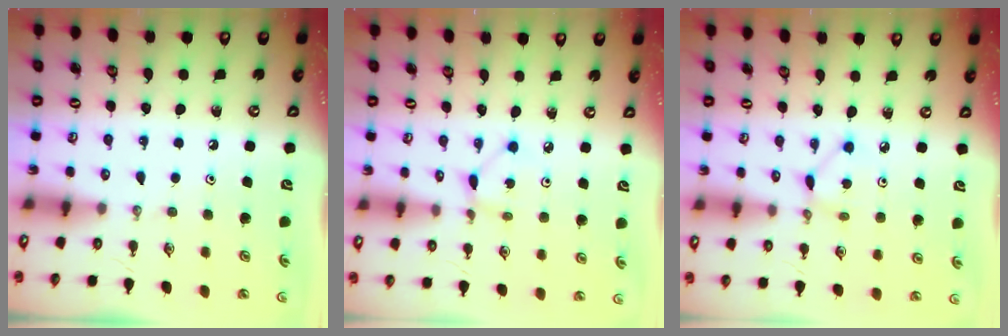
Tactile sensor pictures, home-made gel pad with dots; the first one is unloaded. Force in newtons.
{"total": 2.3, "press": 2.2, "slide": 0.3}
{"total": 3.3, "press": 3.3, "slide": 0.1}